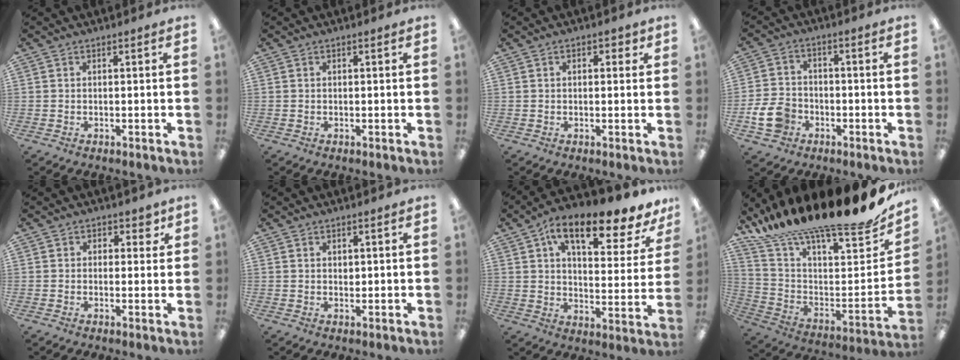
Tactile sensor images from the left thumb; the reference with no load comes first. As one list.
[{"total": 0.0}, {"total": 2.2, "force": [0.8, 1.2, 1.6], "torque": [-0.017, -0.001, 0.009]}, {"total": 8.3, "force": [-3.1, 6.3, 4.4], "torque": [-0.101, 0.019, -0.056]}, {"total": 2.7, "force": [1.1, 2.2, 1.0], "torque": [-0.005, 0.004, 0.016]}, {"total": 1.1, "force": [0.8, 0.6, 0.4], "torque": [-0.008, 0.003, 0.014]}, {"total": 15.1, "force": [10.1, 5.5, 9.8], "torque": [-0.145, -0.060, 0.164]}, {"total": 17.8, "force": [14.3, 3.6, 10.0], "torque": [-0.149, -0.122, 0.233]}]